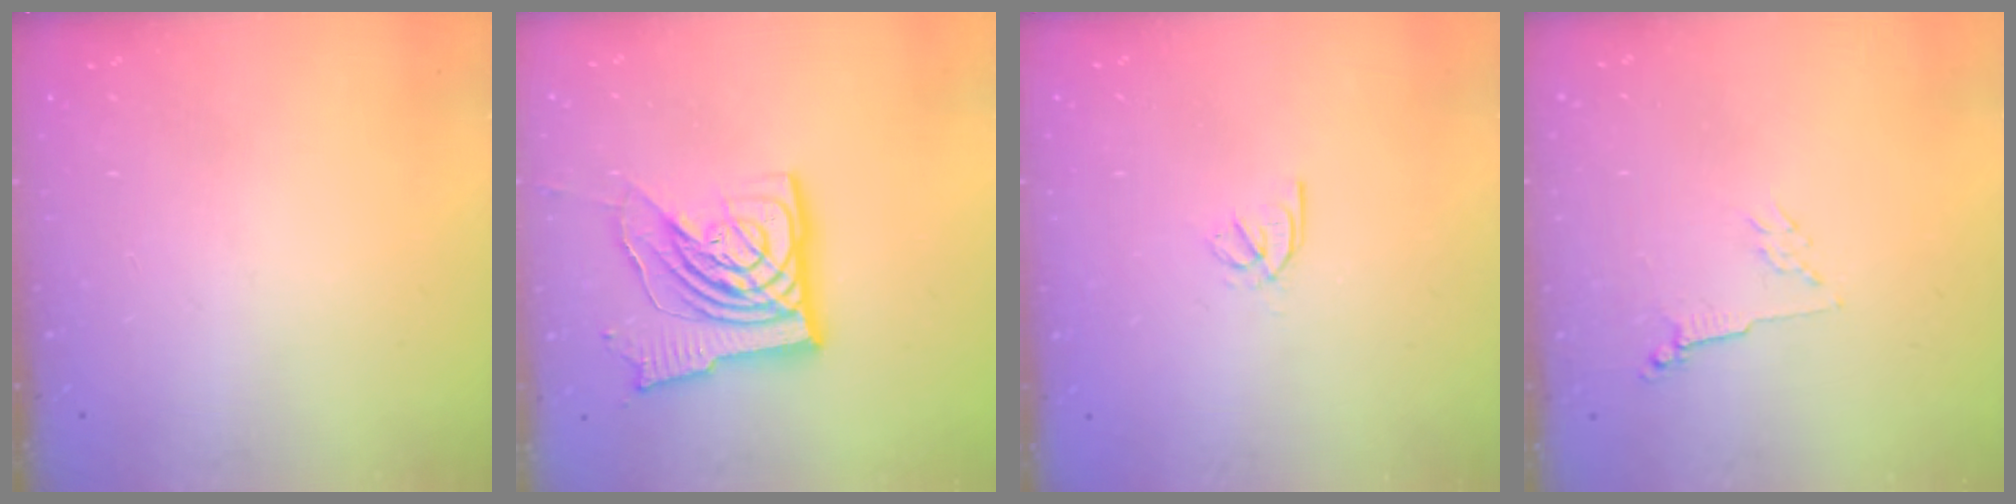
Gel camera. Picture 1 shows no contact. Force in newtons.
{"total": 16.1, "press": 16.0, "slide": 1.8}
{"total": 2.2, "press": 2.2, "slide": 0.5}
{"total": 2.8, "press": 2.7, "slide": 0.6}